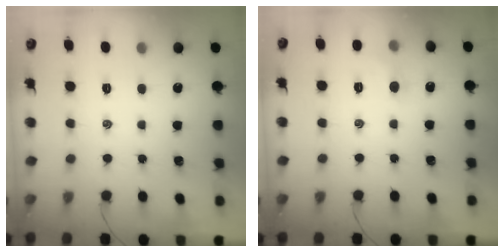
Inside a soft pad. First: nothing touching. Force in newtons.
{"total": 4.3, "press": 4.0, "slide": 1.4}